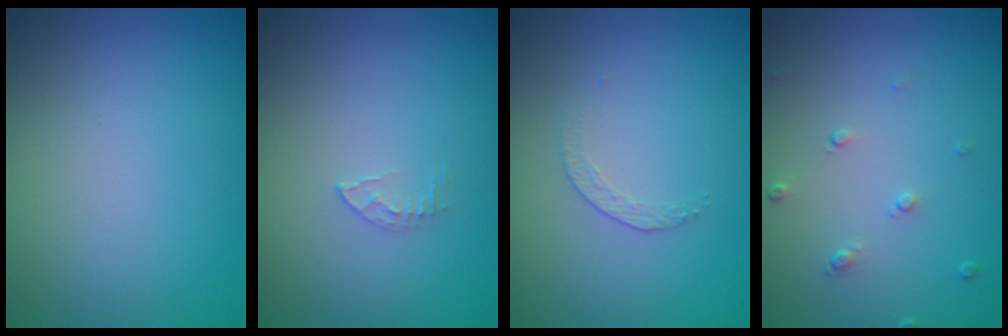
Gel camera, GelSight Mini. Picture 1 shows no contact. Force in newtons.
{"total": 0.6, "press": 0.4, "slide": 0.4}
{"total": 1.2, "press": 0.5, "slide": 1.1}
{"total": 0.9, "press": 0.6, "slide": 0.7}